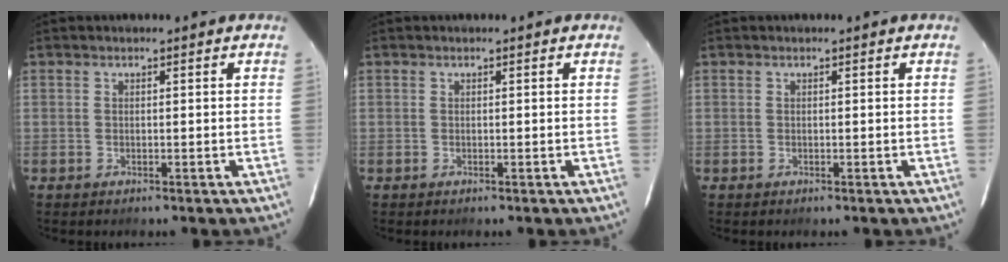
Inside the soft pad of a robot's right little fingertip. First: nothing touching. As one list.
[{"total": 0.0}, {"total": 0.0}]